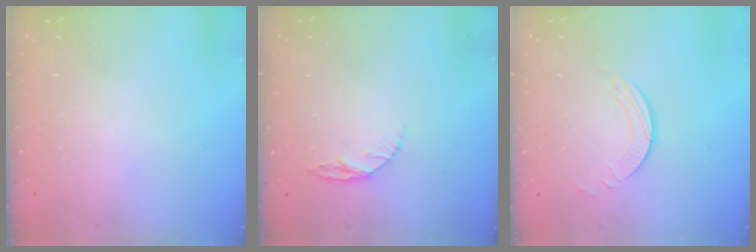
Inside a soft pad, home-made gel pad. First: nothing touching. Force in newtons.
{"total": 5.0, "press": 5.0, "slide": 0.5}
{"total": 2.5, "press": 2.5, "slide": 0.2}